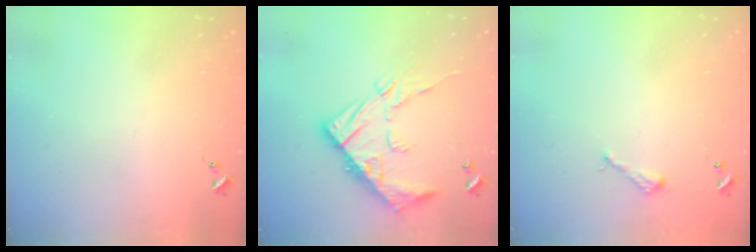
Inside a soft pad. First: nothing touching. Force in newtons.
{"total": 17.3, "press": 17.3, "slide": 1.4}
{"total": 2.6, "press": 2.6, "slide": 0.3}